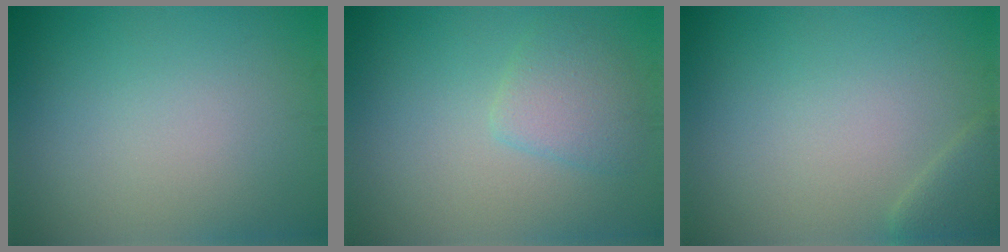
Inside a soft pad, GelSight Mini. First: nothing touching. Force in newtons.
{"total": 2.4, "press": 2.4, "slide": 0.3}
{"total": 1.7, "press": 1.7, "slide": 0.1}